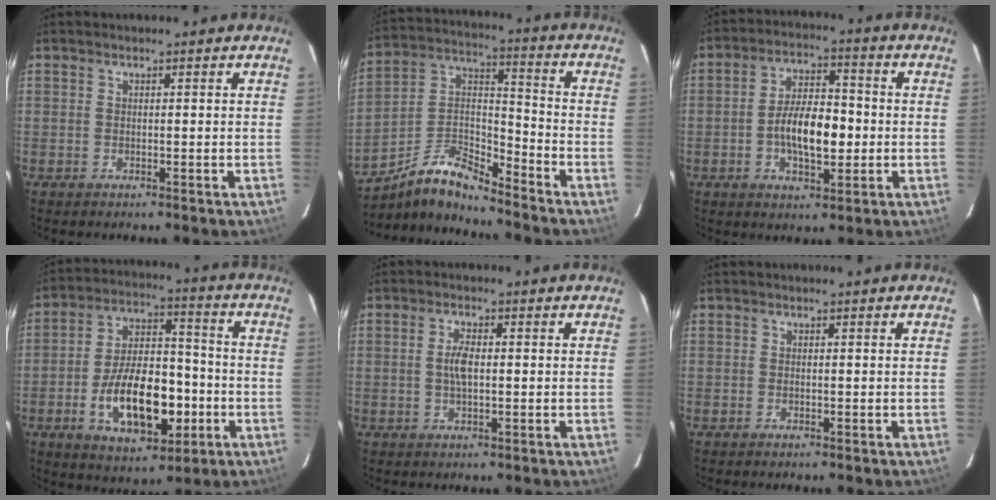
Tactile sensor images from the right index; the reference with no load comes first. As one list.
[{"total": 11.2, "force": [-9.4, 2.3, 5.6], "torque": [-0.124, 0.024, -0.187]}, {"total": 10.2, "force": [-1.8, 4.5, 9.0], "torque": [-0.167, 0.010, -0.028]}, {"total": 17.2, "force": [-5.3, 8.6, 13.9], "torque": [-0.262, 0.013, -0.075]}, {"total": 3.4, "force": [0.0, 1.4, 3.1], "torque": [-0.061, 0.004, 0.001]}, {"total": 0.0}]